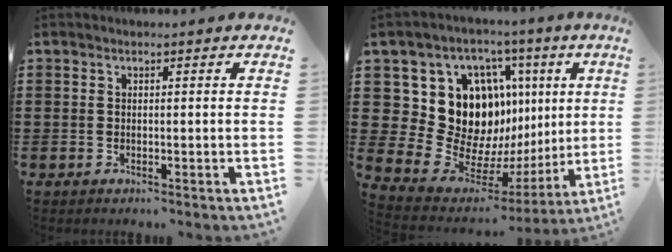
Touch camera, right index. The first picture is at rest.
{"total": 16.0, "force": [4.6, 13.0, 8.2], "torque": [-0.166, -0.051, 0.097]}